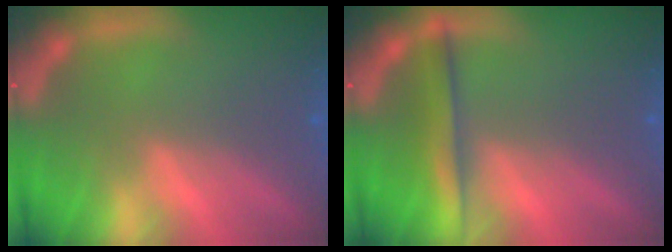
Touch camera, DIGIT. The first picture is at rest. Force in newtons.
{"total": 3.5}